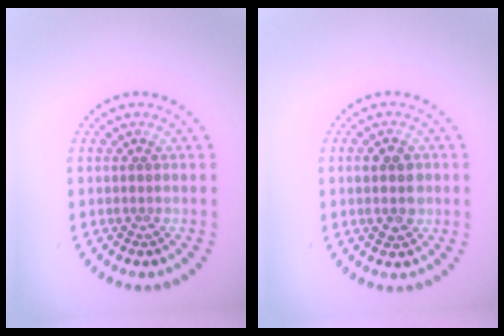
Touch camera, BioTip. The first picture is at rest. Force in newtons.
{"total": 2.8, "press": 2.8, "slide": 0.0}